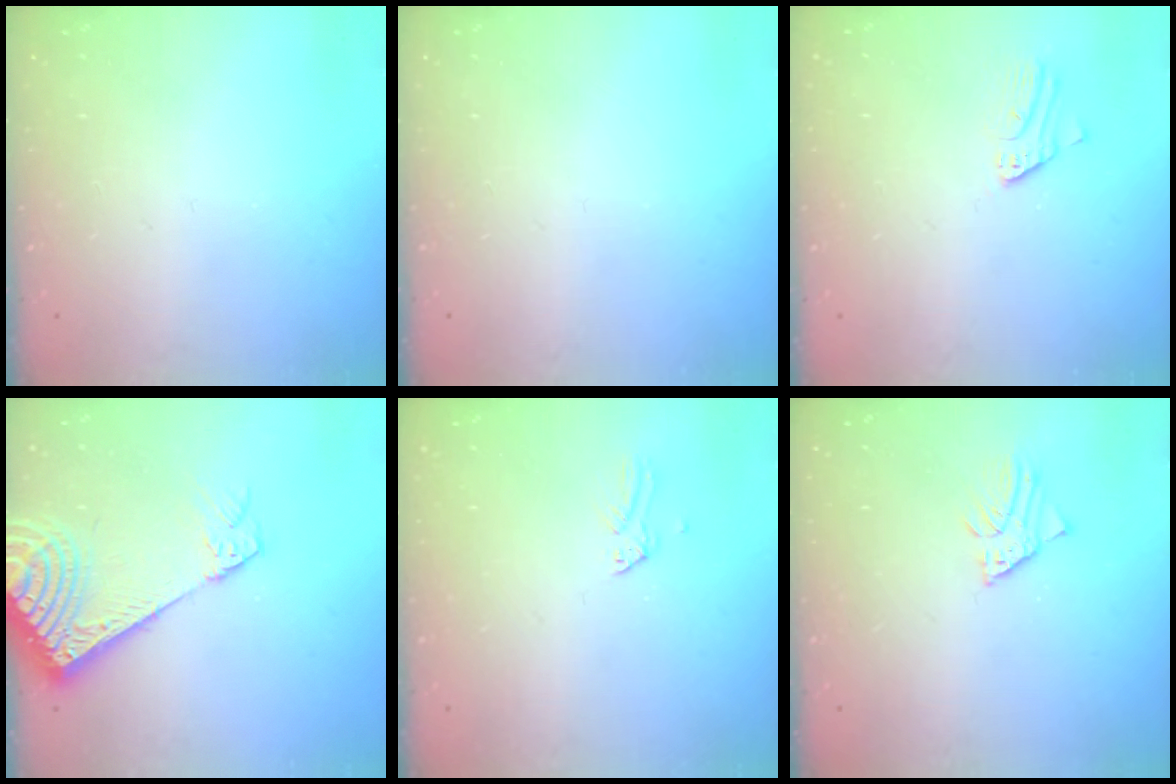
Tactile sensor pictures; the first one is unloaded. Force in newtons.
{"total": 0.0}
{"total": 2.0, "press": 2.0, "slide": 0.1}
{"total": 12.4, "press": 12.2, "slide": 2.0}
{"total": 0.0}
{"total": 2.6, "press": 2.6, "slide": 0.2}